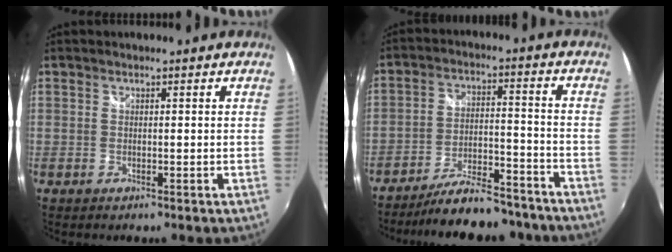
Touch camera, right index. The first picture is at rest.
{"total": 17.4, "force": [-15.3, 4.7, 6.9], "torque": [-0.126, 0.012, -0.206]}